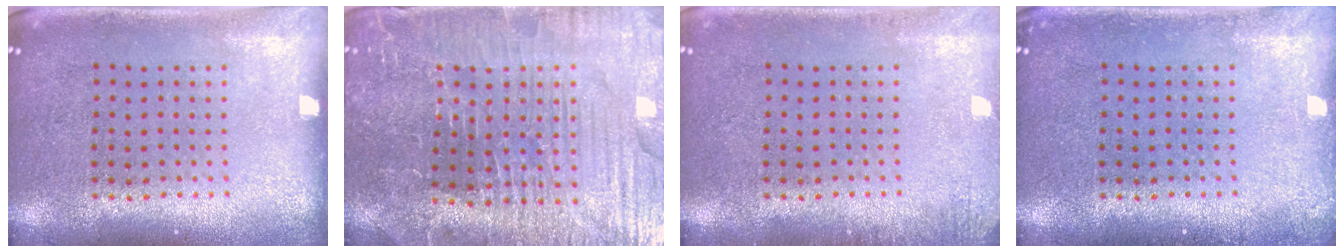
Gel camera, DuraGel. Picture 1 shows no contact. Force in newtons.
{"total": 4.2, "press": 4.2, "slide": 0.7}
{"total": 1.2, "press": 1.2, "slide": 0.2}
{"total": 0.6, "press": 0.6, "slide": 0.1}